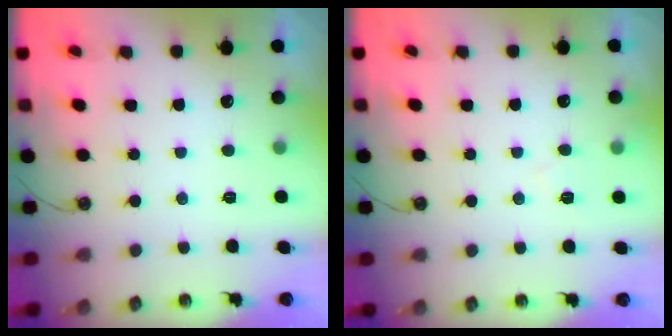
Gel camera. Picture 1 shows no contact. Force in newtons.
{"total": 4.2, "press": 4.2, "slide": 0.8}